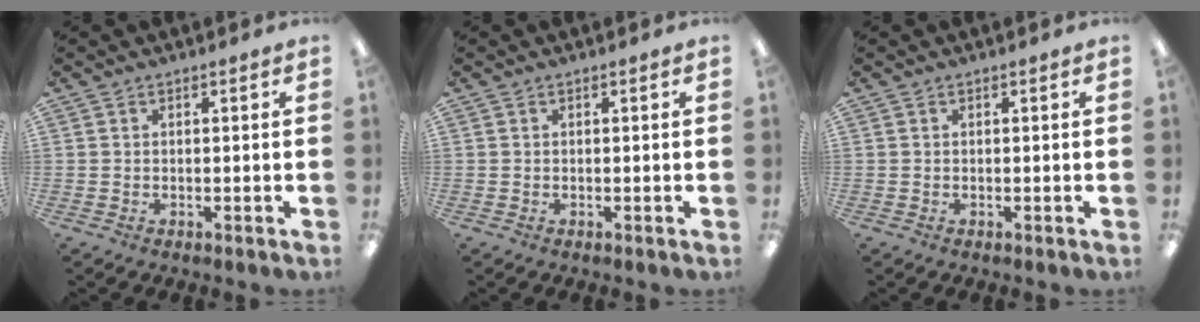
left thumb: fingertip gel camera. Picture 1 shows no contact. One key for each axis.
{"total": 0.0}
{"total": 0.0}